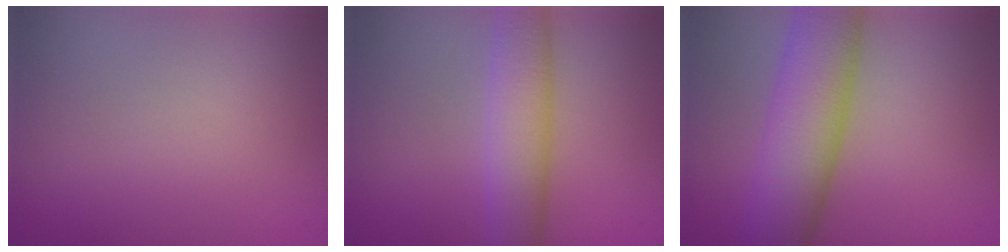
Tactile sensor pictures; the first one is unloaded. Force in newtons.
{"total": 5.3, "press": 5.3, "slide": 0.2}
{"total": 9.4, "press": 9.4, "slide": 0.3}